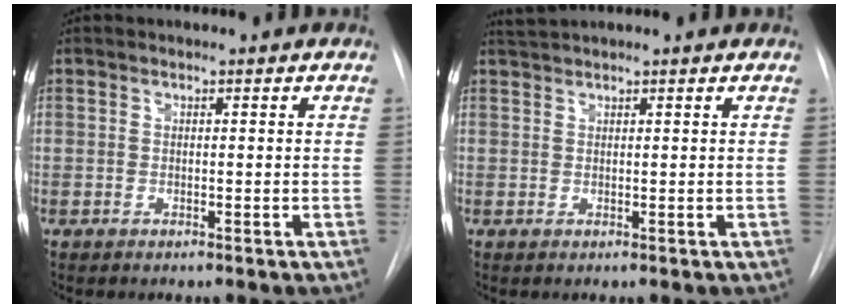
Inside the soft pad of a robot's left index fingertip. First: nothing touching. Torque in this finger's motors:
{"motor_torque": [-0.33, -0.09, 0.00, -0.01]}